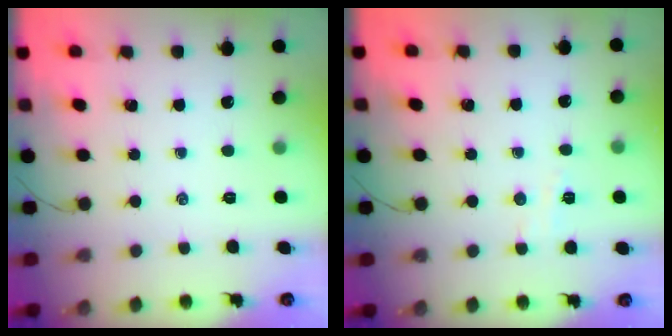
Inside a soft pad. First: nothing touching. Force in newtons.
{"total": 3.4, "press": 3.3, "slide": 1.1}